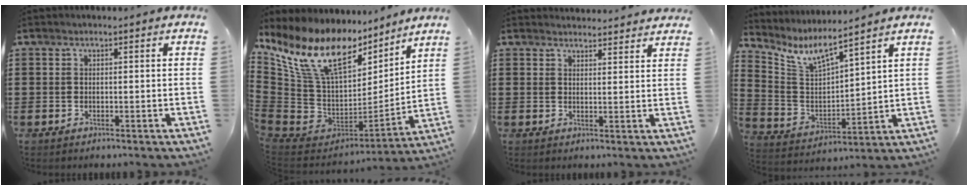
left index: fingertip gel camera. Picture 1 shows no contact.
{"total": 15.5, "force": [8.8, 7.6, 10.3], "torque": [-0.249, -0.045, 0.155]}
{"total": 2.6, "force": [2.6, 0.2, -0.1], "torque": [0.003, -0.012, 0.048]}
{"total": 7.3, "force": [5.8, 1.7, 4.1], "torque": [-0.105, -0.029, 0.099]}